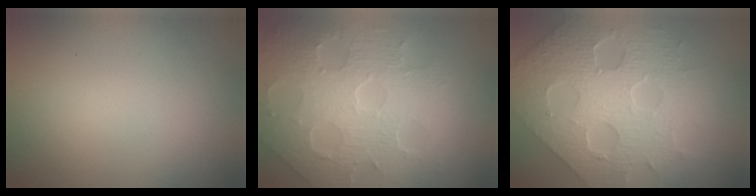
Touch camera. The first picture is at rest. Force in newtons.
{"total": 8.5, "press": 5.9, "slide": 6.1}
{"total": 7.9, "press": 6.5, "slide": 4.4}